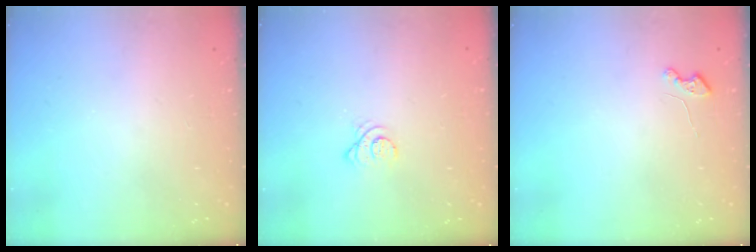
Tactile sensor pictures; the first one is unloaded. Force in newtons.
{"total": 3.3, "press": 3.2, "slide": 0.6}
{"total": 2.7, "press": 2.7, "slide": 0.4}